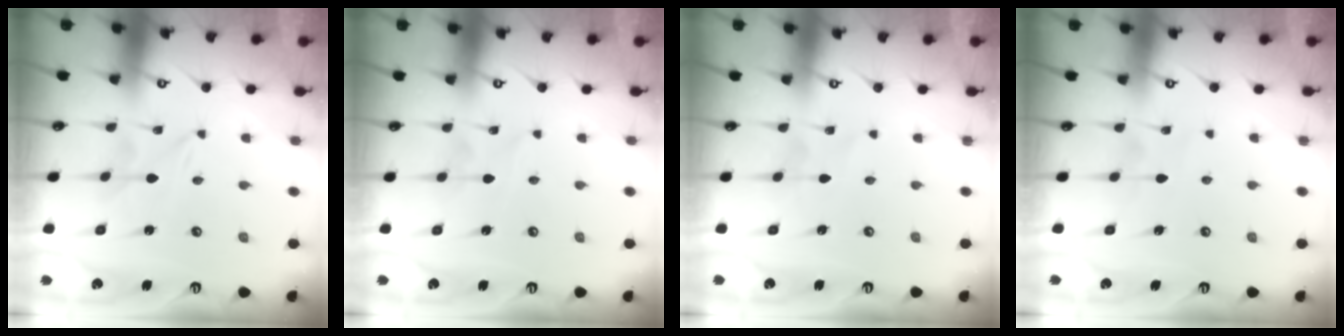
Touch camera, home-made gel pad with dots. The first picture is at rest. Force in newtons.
{"total": 1.7, "press": 1.7, "slide": 0.3}
{"total": 1.1, "press": 1.1, "slide": 0.1}
{"total": 3.9, "press": 3.9, "slide": 0.4}